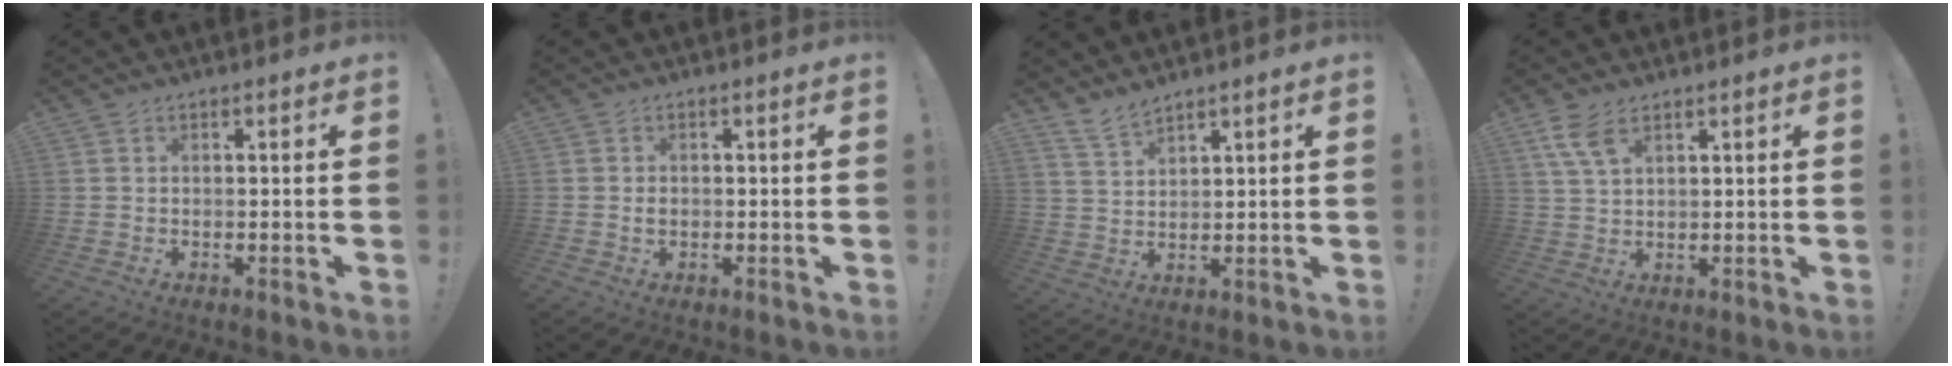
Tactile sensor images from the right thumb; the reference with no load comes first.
{"total": 1.0, "force": [-0.2, 0.8, 0.6], "torque": [-0.003, -0.001, -0.006]}
{"total": 5.5, "force": [4.9, 1.2, 2.1], "torque": [-0.045, -0.027, 0.093]}
{"total": 6.5, "force": [3.8, 3.0, 4.4], "torque": [-0.081, -0.014, 0.074]}